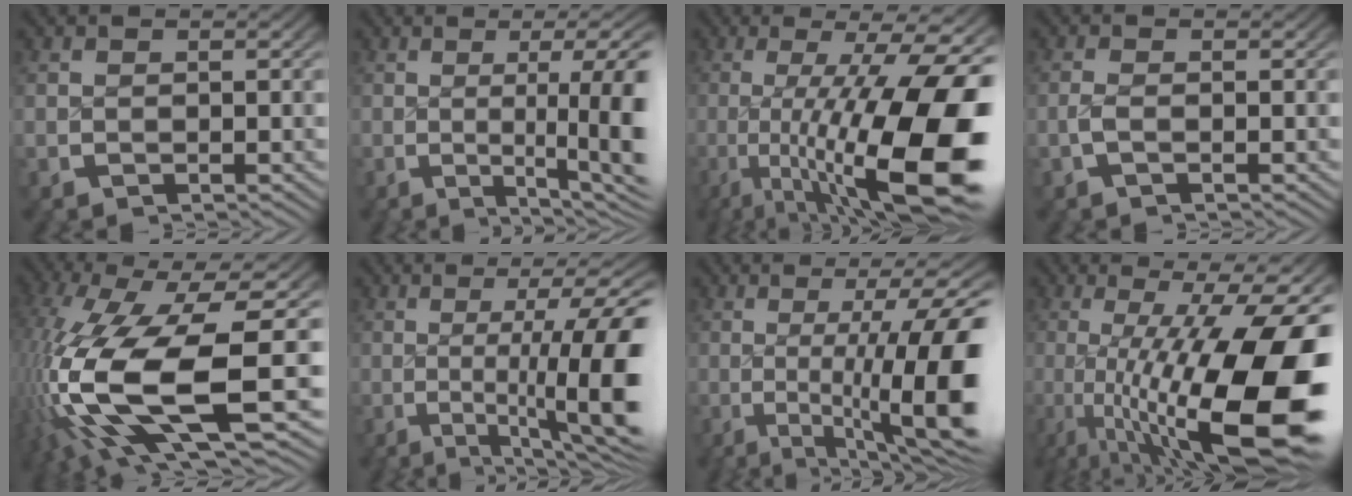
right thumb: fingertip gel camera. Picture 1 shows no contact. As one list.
[{"total": 9.3, "force": [-1.2, 3.3, 8.6], "torque": [-0.125, -0.016, -0.014]}, {"total": 18.0, "force": [-2.9, 8.8, 15.4], "torque": [-0.274, -0.064, -0.004]}, {"total": 1.0, "force": [-0.3, 0.4, 0.8], "torque": [-0.031, -0.005, -0.005]}, {"total": 19.6, "force": [-2.3, 10.8, 16.3], "torque": [-0.381, -0.079, 0.021]}, {"total": 12.5, "force": [-1.2, 5.8, 11.0], "torque": [-0.189, -0.036, -0.001]}, {"total": 14.6, "force": [-1.6, 6.9, 12.7], "torque": [-0.211, -0.037, -0.001]}, {"total": 20.2, "force": [-2.6, 10.6, 17.1], "torque": [-0.289, -0.064, -0.002]}]